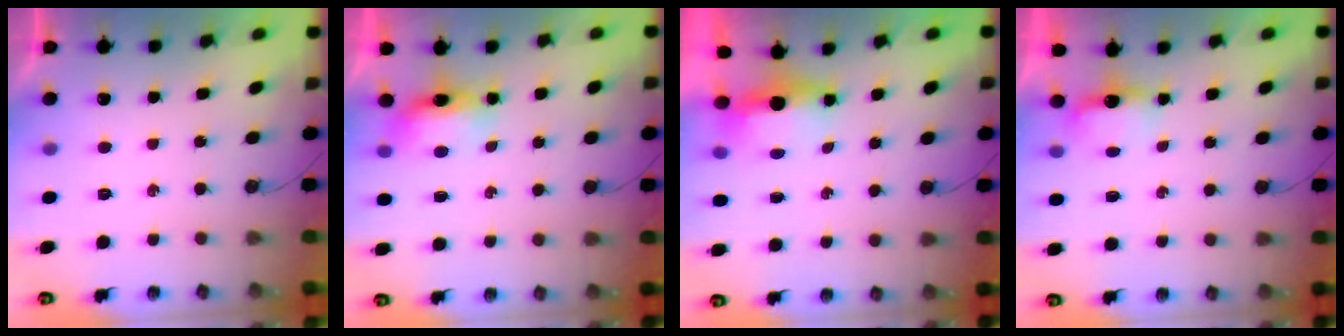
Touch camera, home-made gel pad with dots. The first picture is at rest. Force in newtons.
{"total": 6.4, "press": 6.4, "slide": 0.2}
{"total": 13.6, "press": 6.7, "slide": 11.8}
{"total": 3.5, "press": 3.3, "slide": 1.0}